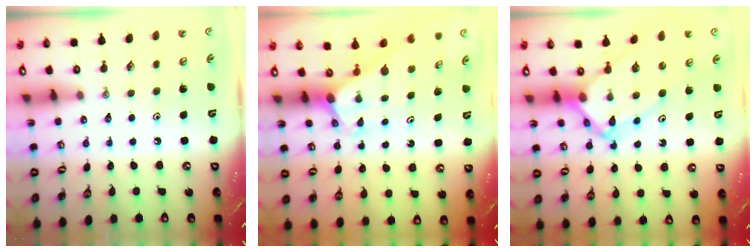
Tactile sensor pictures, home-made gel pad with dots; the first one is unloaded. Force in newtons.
{"total": 2.9, "press": 2.9, "slide": 0.1}
{"total": 10.0, "press": 10.0, "slide": 0.7}